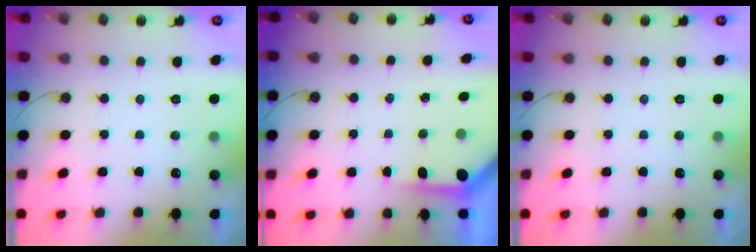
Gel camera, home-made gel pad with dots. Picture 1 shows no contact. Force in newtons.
{"total": 3.6, "press": 3.6, "slide": 0.4}
{"total": 0.0}